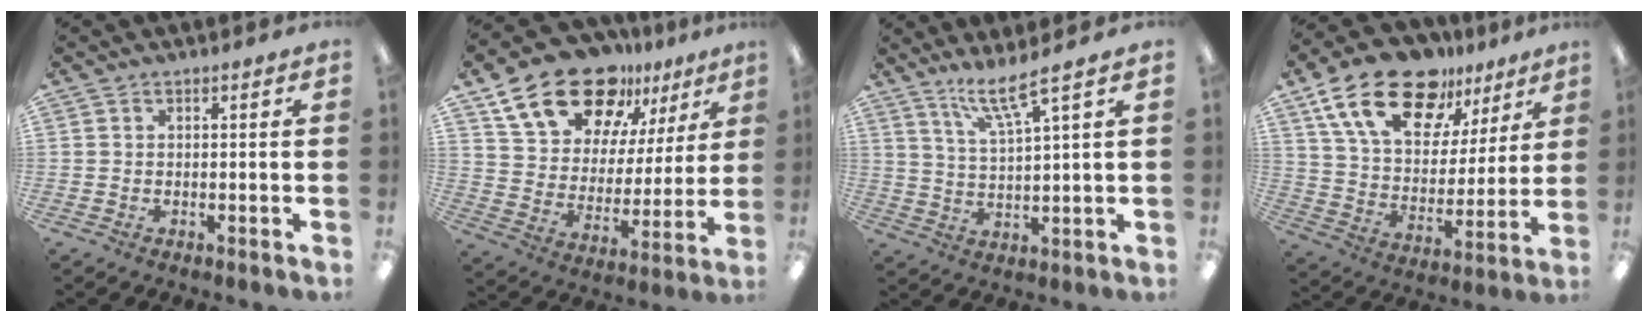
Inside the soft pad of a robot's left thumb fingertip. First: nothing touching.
{"total": 21.0, "force": [14.5, 11.6, 9.9], "torque": [-0.175, -0.080, 0.261]}
{"total": 7.9, "force": [6.0, 0.7, 5.2], "torque": [-0.108, -0.021, 0.104]}
{"total": 21.4, "force": [13.9, 11.3, 11.8], "torque": [-0.206, -0.073, 0.249]}